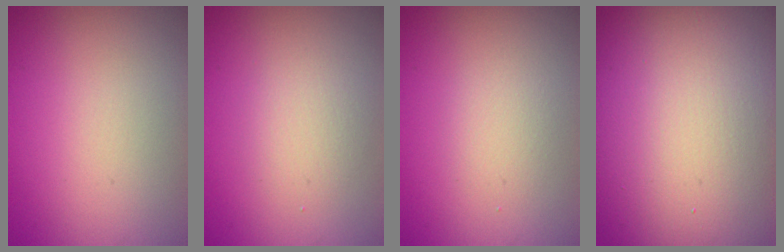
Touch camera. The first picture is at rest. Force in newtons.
{"total": 2.0, "press": 2.0, "slide": 0.1}
{"total": 1.3, "press": 1.3, "slide": 0.0}
{"total": 20.6, "press": 20.6, "slide": 0.9}